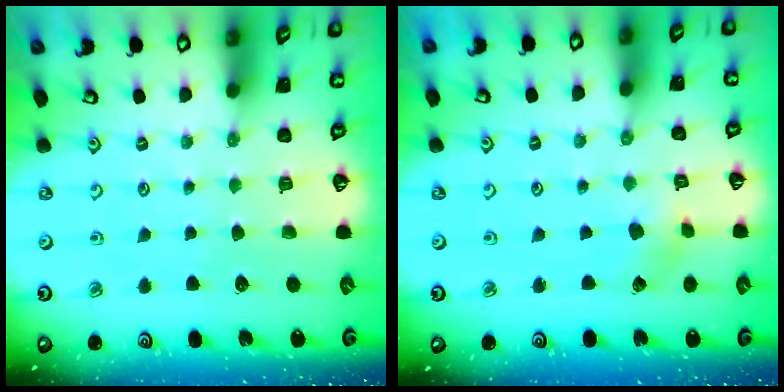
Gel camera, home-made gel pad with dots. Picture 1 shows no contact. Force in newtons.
{"total": 4.0, "press": 4.0, "slide": 0.5}